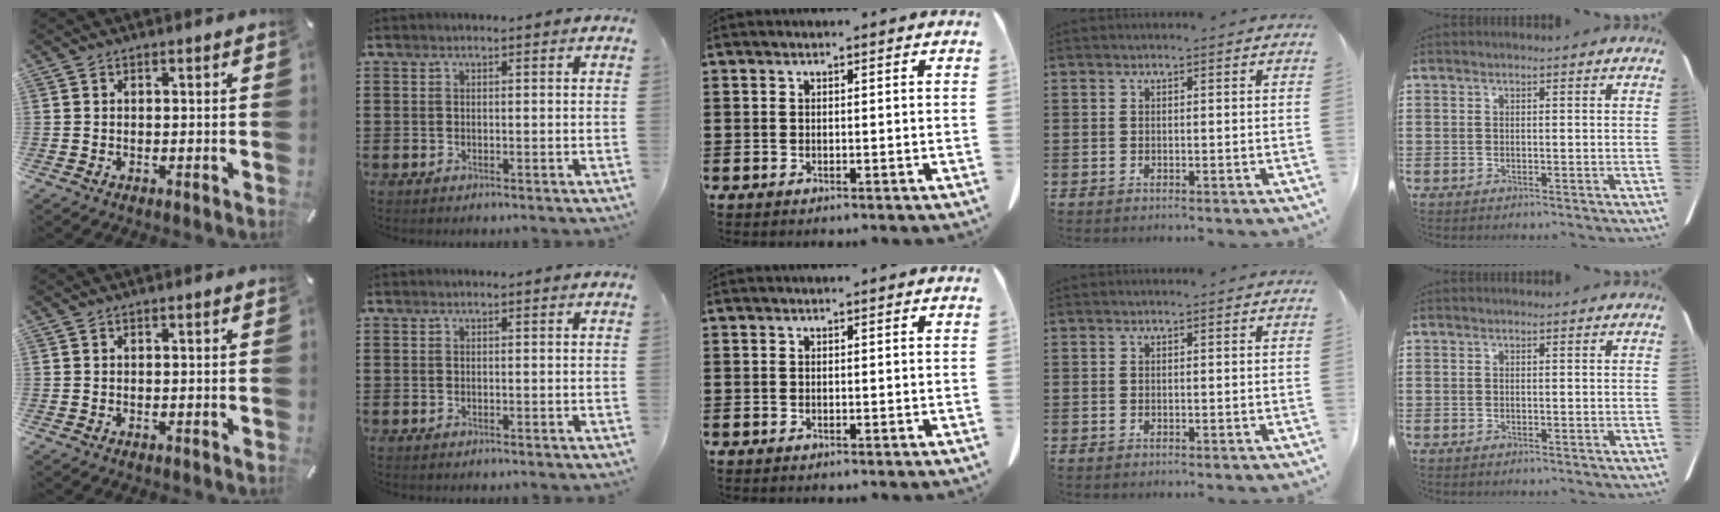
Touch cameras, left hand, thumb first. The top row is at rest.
{}